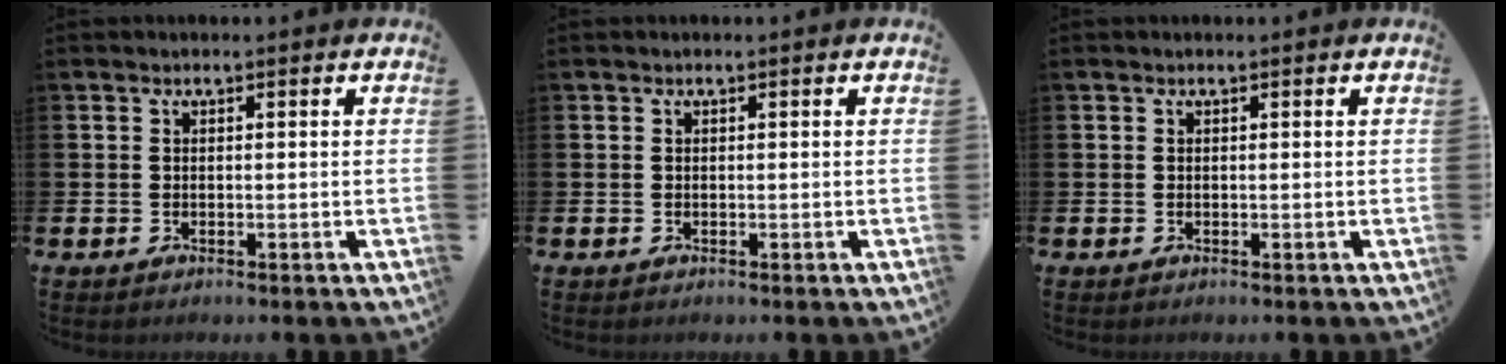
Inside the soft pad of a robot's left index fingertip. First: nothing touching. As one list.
[{"total": 0.0}, {"total": 0.0}]